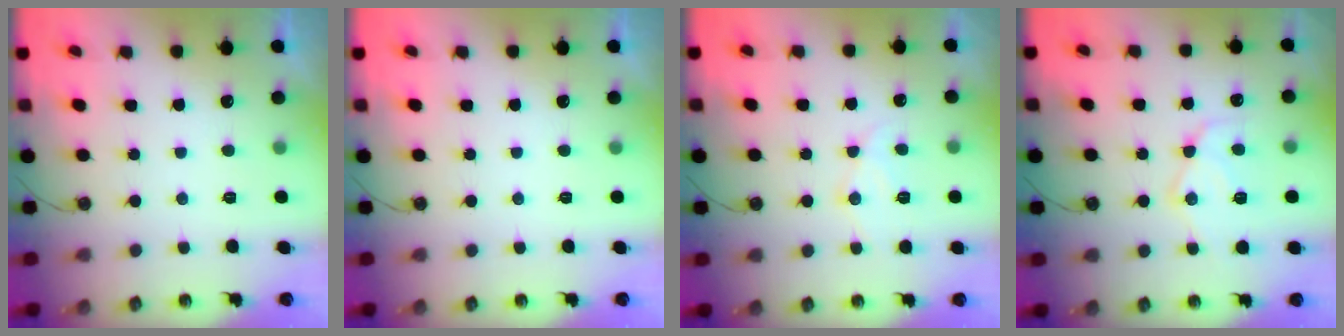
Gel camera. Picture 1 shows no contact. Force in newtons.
{"total": 0.0}
{"total": 11.1, "press": 11.0, "slide": 0.9}
{"total": 13.7, "press": 13.7, "slide": 1.2}